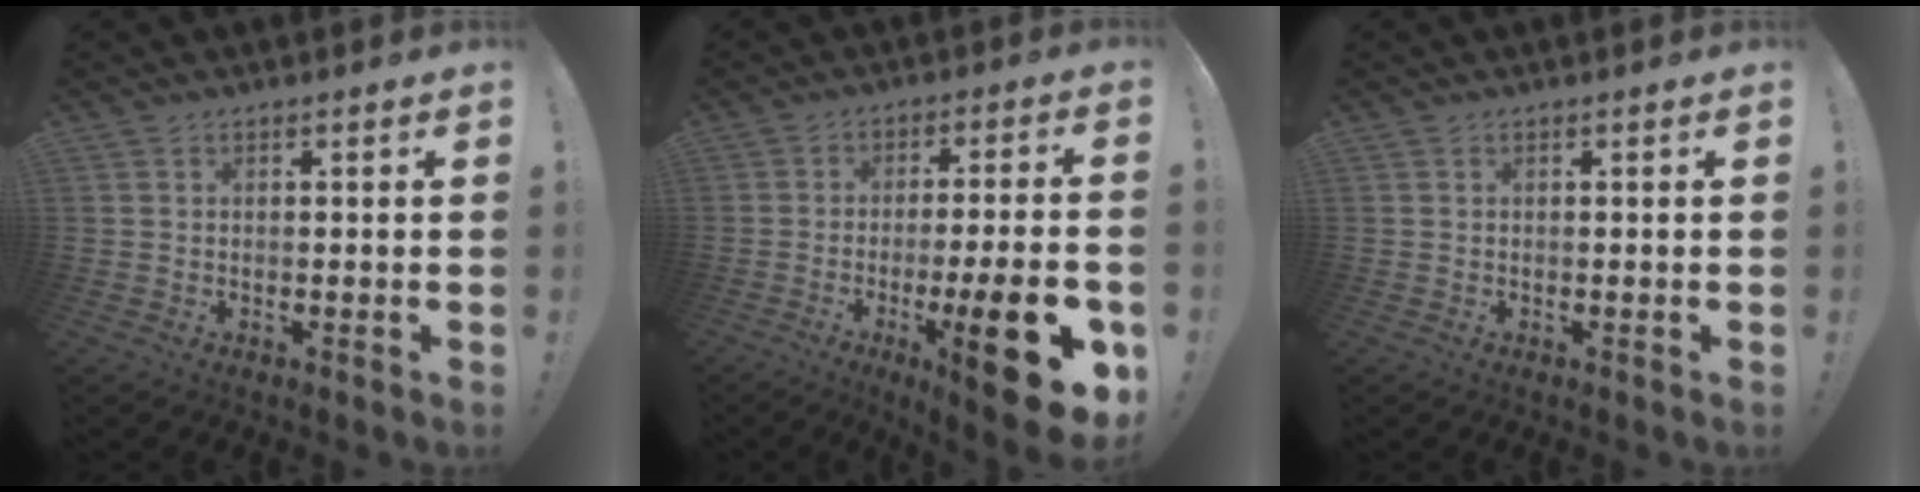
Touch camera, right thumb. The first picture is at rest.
{"total": 17.9, "force": [-7.1, 3.1, 16.1], "torque": [-0.224, 0.028, -0.097]}
{"total": 0.0}